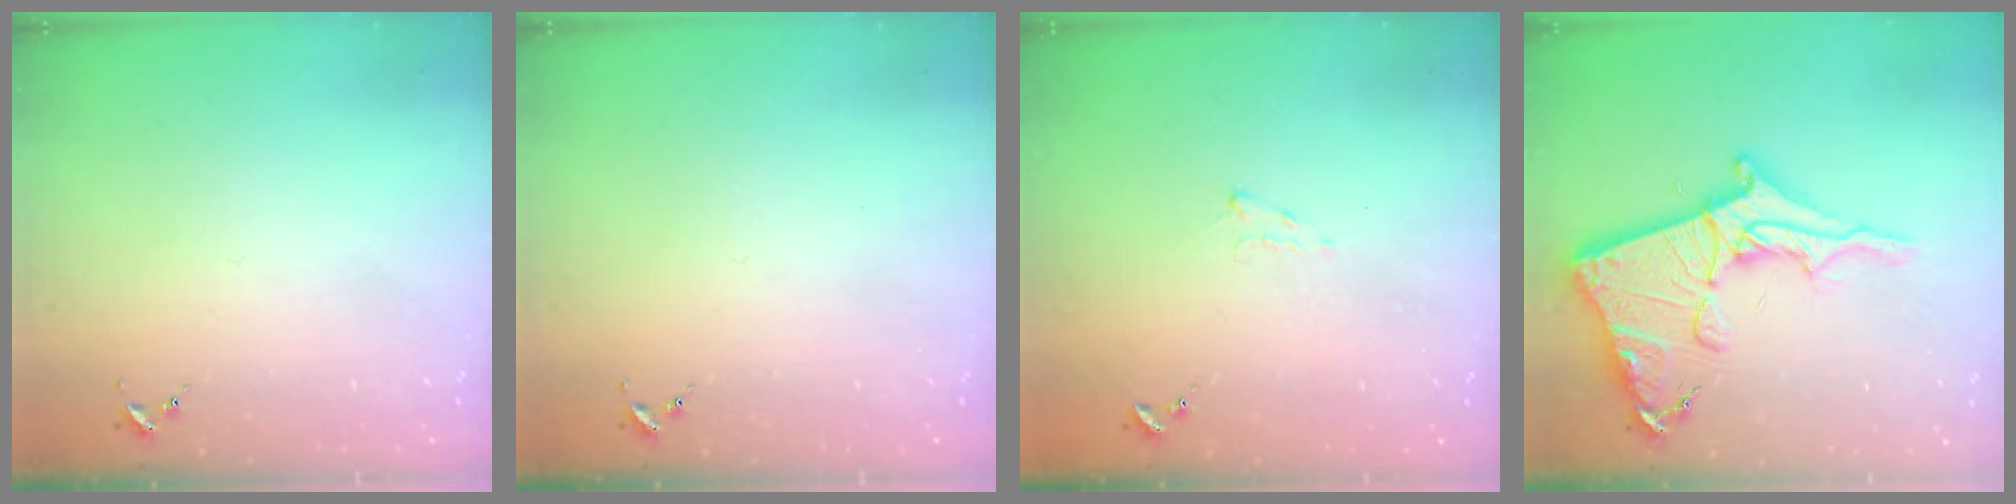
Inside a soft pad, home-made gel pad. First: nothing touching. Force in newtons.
{"total": 0.0}
{"total": 5.7, "press": 5.7, "slide": 0.7}
{"total": 19.2, "press": 19.1, "slide": 1.8}